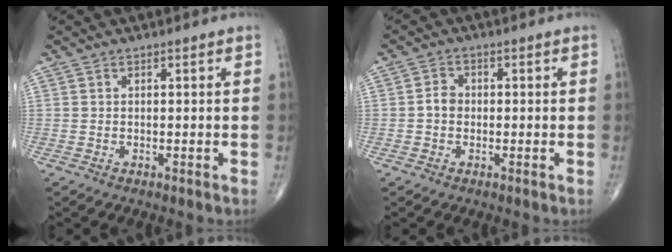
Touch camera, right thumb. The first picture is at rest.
{"total": 2.5, "force": [-0.3, 2.1, 1.4], "torque": [-0.015, 0.010, -0.012]}